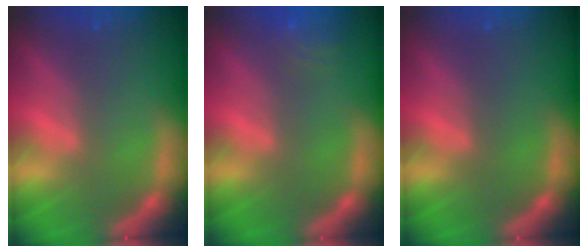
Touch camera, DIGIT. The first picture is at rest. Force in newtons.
{"total": 3.0}
{"total": 0.0}